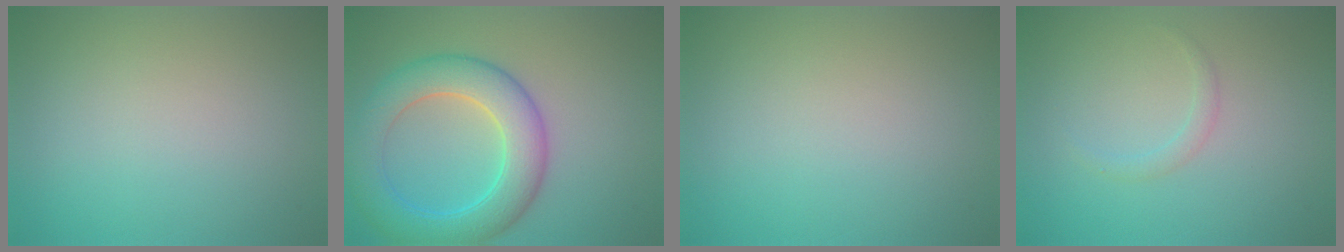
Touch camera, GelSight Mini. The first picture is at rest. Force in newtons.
{"total": 7.1, "press": 7.1, "slide": 0.1}
{"total": 0.0}
{"total": 1.0, "press": 1.0, "slide": 0.0}